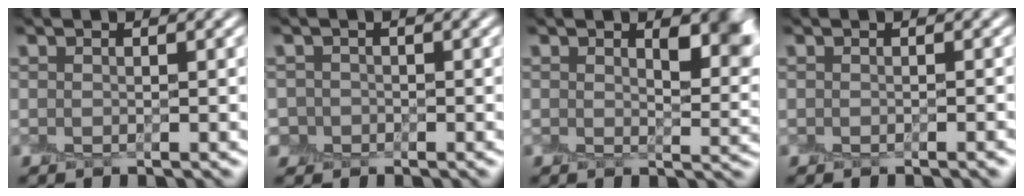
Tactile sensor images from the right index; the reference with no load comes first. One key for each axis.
{"total": 1.5, "fx": -0.4, "fy": 1.5, "fz": 0.1, "tx": 0.010, "ty": -0.001, "tz": -0.012}
{"total": 3.7, "fx": 1.4, "fy": 1.8, "fz": 2.9, "tx": -0.038, "ty": -0.005, "tz": 0.022}
{"total": 1.0, "fx": -0.6, "fy": 0.2, "fz": 0.8, "tx": -0.009, "ty": -0.002, "tz": -0.008}